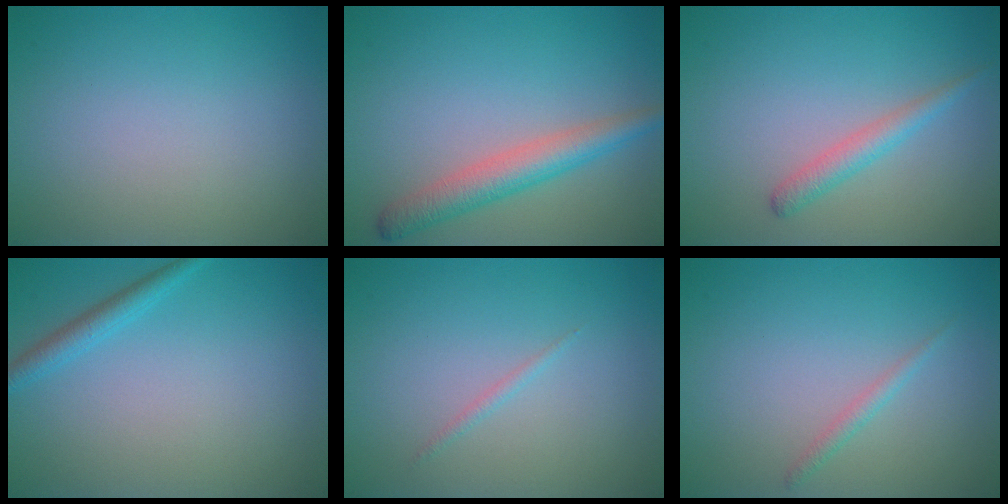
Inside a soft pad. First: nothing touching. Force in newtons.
{"total": 3.7, "press": 3.7, "slide": 0.1}
{"total": 1.9, "press": 1.9, "slide": 0.0}
{"total": 1.8, "press": 1.8, "slide": 0.1}
{"total": 0.6, "press": 0.6, "slide": 0.0}
{"total": 1.0, "press": 1.0, "slide": 0.1}